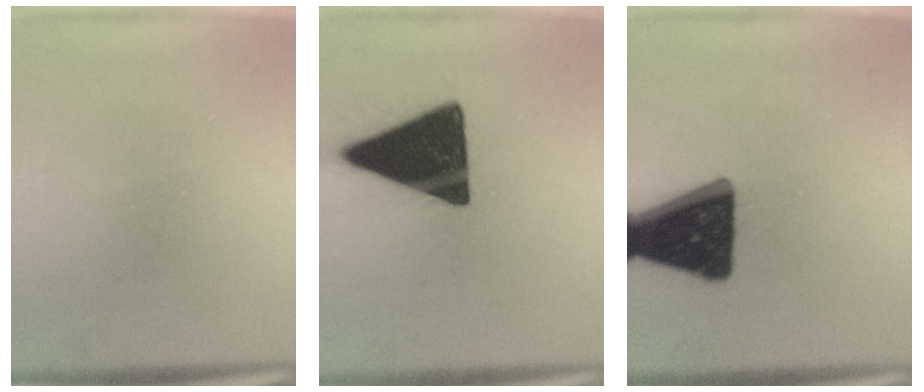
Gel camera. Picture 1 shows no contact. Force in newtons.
{"total": 19.5}
{"total": 19.5}